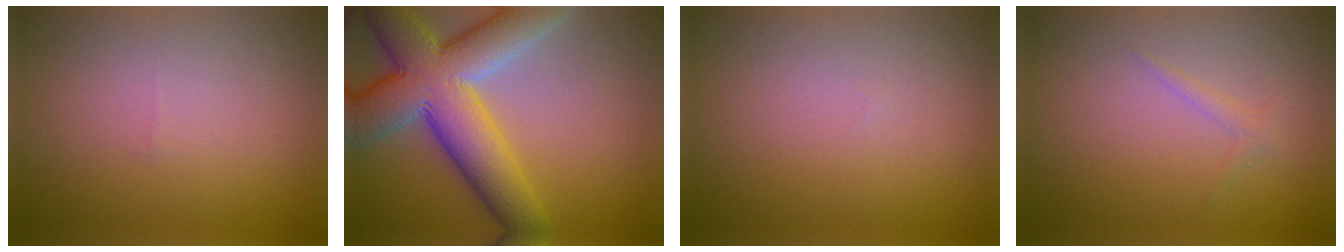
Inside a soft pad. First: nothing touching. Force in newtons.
{"total": 11.6, "press": 11.6, "slide": 0.4}
{"total": 0.0}
{"total": 0.9, "press": 0.9, "slide": 0.0}